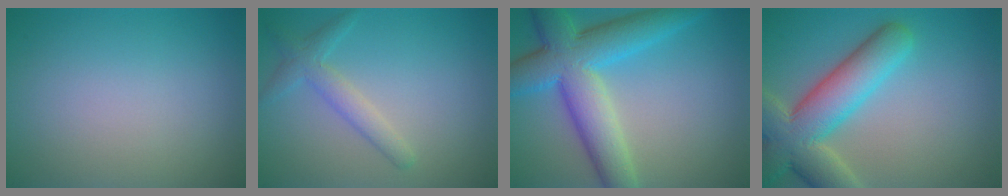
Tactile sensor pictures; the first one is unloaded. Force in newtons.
{"total": 2.5, "press": 2.5, "slide": 0.2}
{"total": 9.2, "press": 9.2, "slide": 0.4}
{"total": 8.8, "press": 8.8, "slide": 0.8}